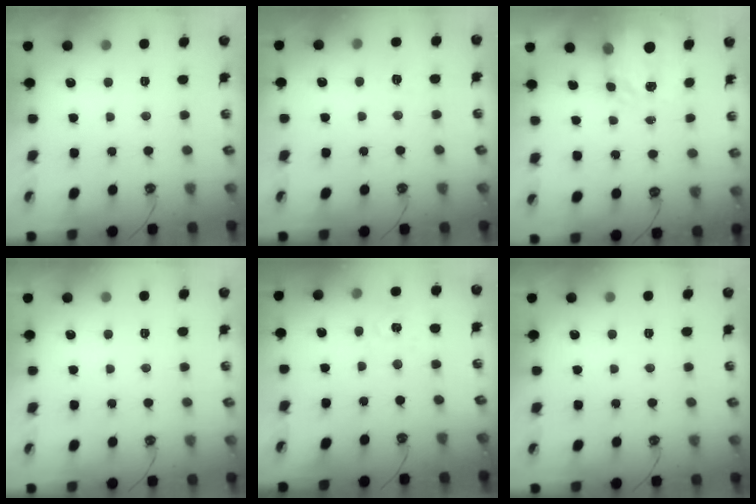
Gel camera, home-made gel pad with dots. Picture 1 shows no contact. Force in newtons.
{"total": 5.5, "press": 5.5, "slide": 0.5}
{"total": 4.0, "press": 3.9, "slide": 0.5}
{"total": 0.0}
{"total": 2.7, "press": 2.7, "slide": 0.3}
{"total": 0.0}